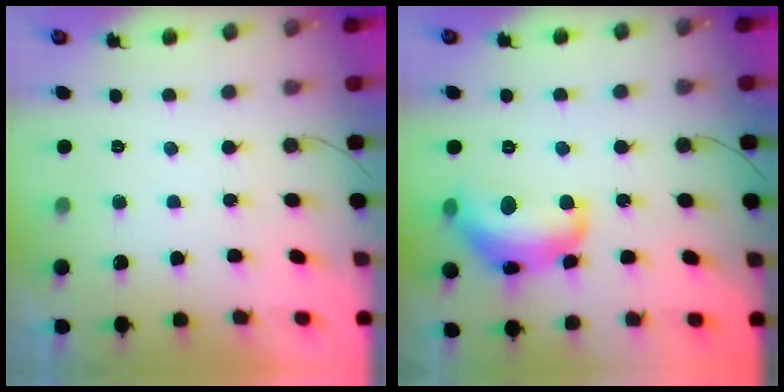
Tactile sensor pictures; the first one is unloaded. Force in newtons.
{"total": 14.6, "press": 14.6, "slide": 1.2}